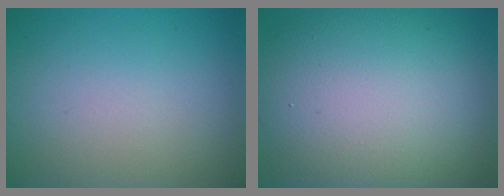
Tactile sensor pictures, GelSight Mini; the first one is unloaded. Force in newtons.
{"total": 14.9, "press": 14.9, "slide": 1.1}